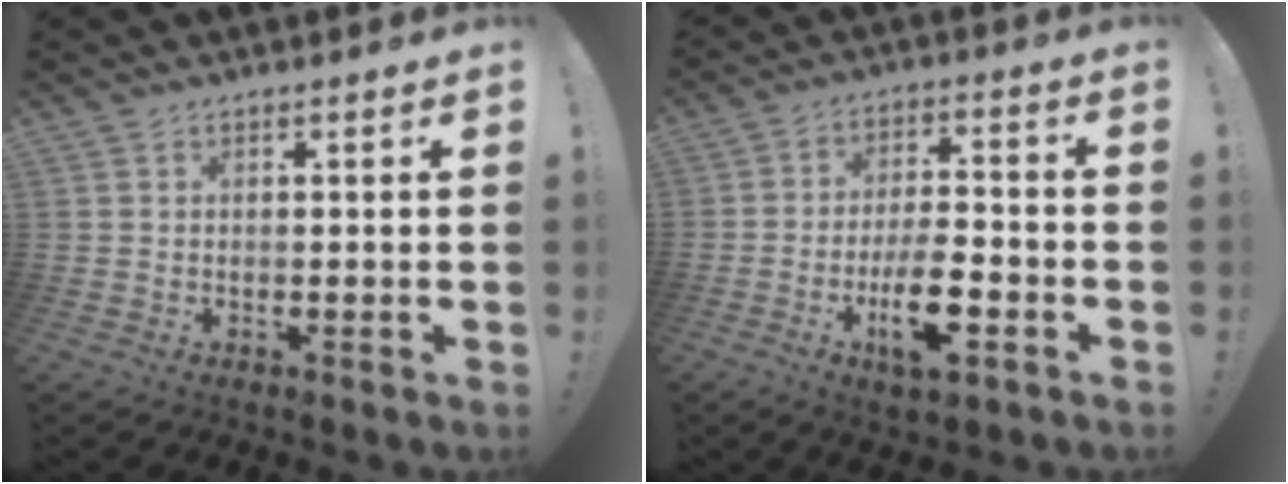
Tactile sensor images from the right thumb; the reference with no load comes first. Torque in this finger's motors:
{"motor_torque": [2.79, 0.37, -0.59, -2.18, -0.03]}